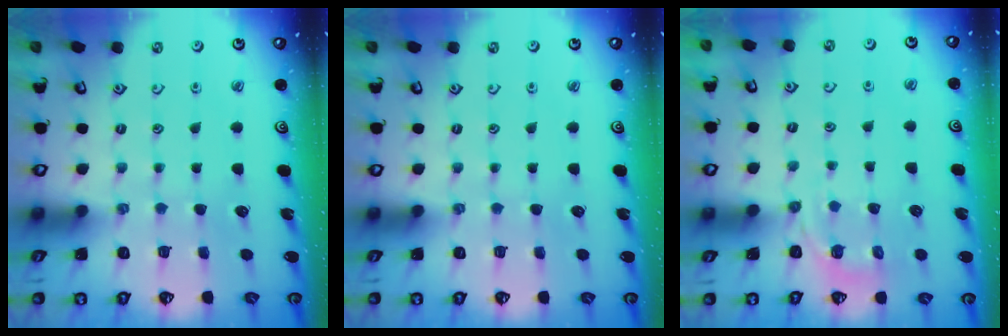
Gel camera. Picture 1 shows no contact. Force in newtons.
{"total": 0.0}
{"total": 2.9, "press": 2.2, "slide": 1.8}